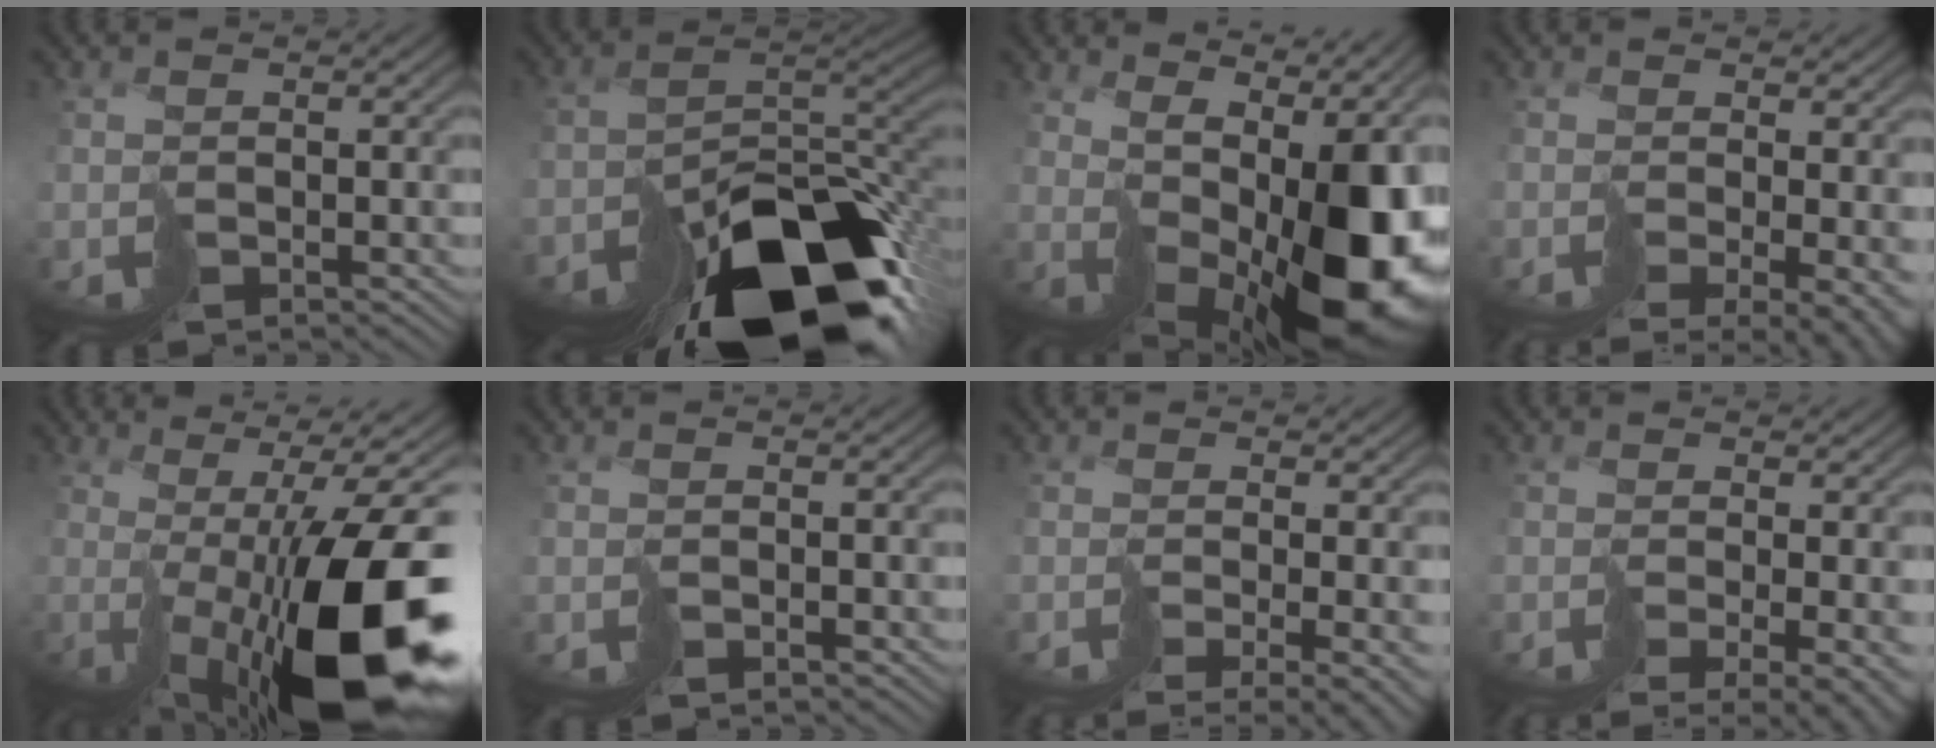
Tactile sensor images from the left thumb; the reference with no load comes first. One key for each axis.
{"total": 18.1, "fx": -12.5, "fy": 8.3, "fz": 10.2, "tx": -0.153, "ty": -0.043, "tz": -0.163}
{"total": 15.2, "fx": 3.2, "fy": 7.1, "fz": 13.1, "tx": -0.132, "ty": -0.009, "tz": 0.081}
{"total": 8.7, "fx": -3.3, "fy": 3.1, "fz": 7.4, "tx": -0.116, "ty": -0.037, "tz": -0.009}
{"total": 16.4, "fx": -2.8, "fy": 4.1, "fz": 15.6, "tx": -0.207, "ty": -0.016, "tz": -0.028}
{"total": 0.8, "fx": -0.8, "fy": -0.1, "fz": -0.2, "tx": 0.009, "ty": -0.001, "tz": -0.013}
{"total": 7.2, "fx": -4.1, "fy": 1.6, "fz": 5.7, "tx": -0.095, "ty": -0.025, "tz": -0.026}
{"total": 8.3, "fx": -3.9, "fy": 2.5, "fz": 6.9, "tx": -0.109, "ty": -0.030, "tz": -0.012}